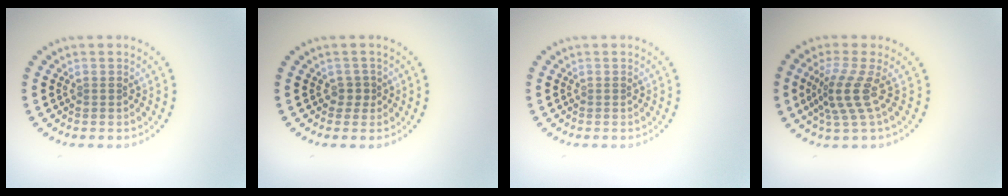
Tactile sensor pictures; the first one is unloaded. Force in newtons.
{"total": 1.2, "press": 0.9, "slide": 0.8}
{"total": 0.0}
{"total": 3.4, "press": 2.4, "slide": 2.5}